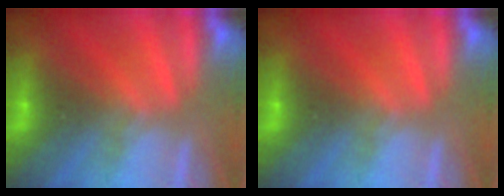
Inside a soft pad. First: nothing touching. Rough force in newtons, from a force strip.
{"total": 0.0}